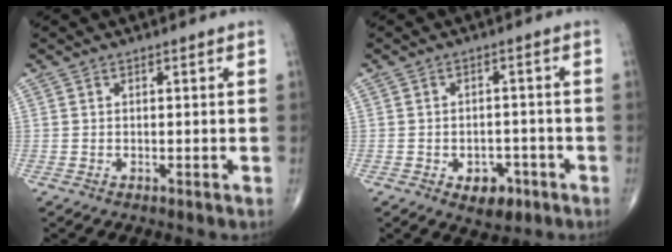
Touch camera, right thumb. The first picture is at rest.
{"total": 5.5, "force": [-2.6, 3.6, 3.2], "torque": [-0.021, 0.016, -0.031]}